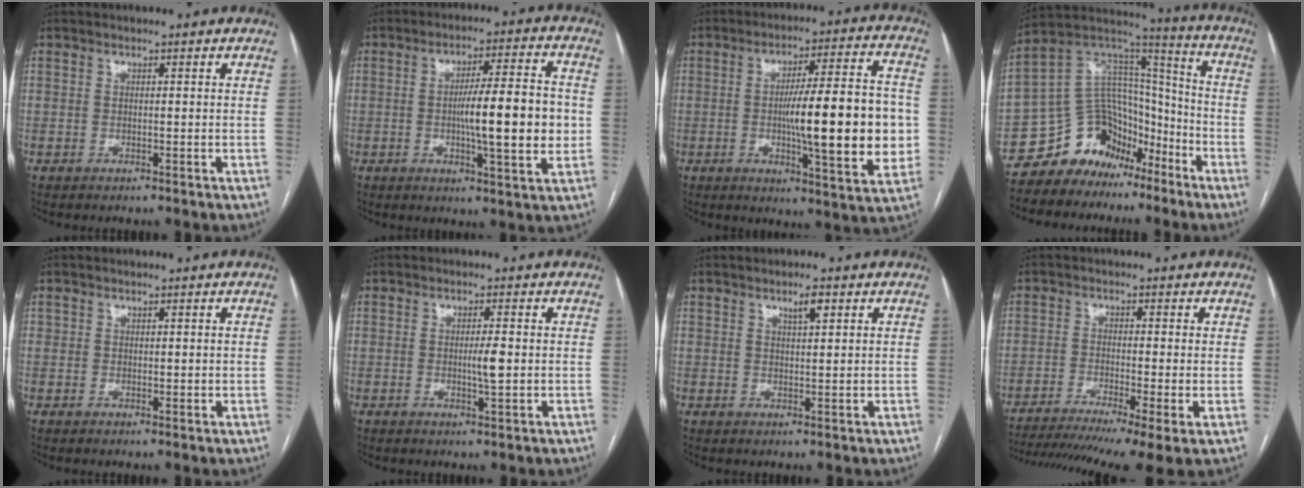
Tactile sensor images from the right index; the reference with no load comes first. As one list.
[{"total": 12.5, "force": [-1.1, 1.2, 12.4], "torque": [-0.196, 0.004, -0.018]}, {"total": 17.9, "force": [-1.6, 2.5, 17.6], "torque": [-0.258, 0.009, -0.021]}, {"total": 13.5, "force": [-9.6, 8.7, 3.5], "torque": [-0.063, 0.089, -0.168]}, {"total": 0.9, "force": [0.5, 0.8, 0.2], "torque": [0.007, -0.002, 0.003]}, {"total": 2.7, "force": [-0.1, 0.2, 2.7], "torque": [-0.047, -0.002, -0.002]}, {"total": 2.5, "force": [1.4, 0.4, 2.0], "torque": [-0.036, 0.001, 0.024]}, {"total": 15.0, "force": [-10.7, 0.6, 10.5], "torque": [-0.161, -0.024, -0.167]}]